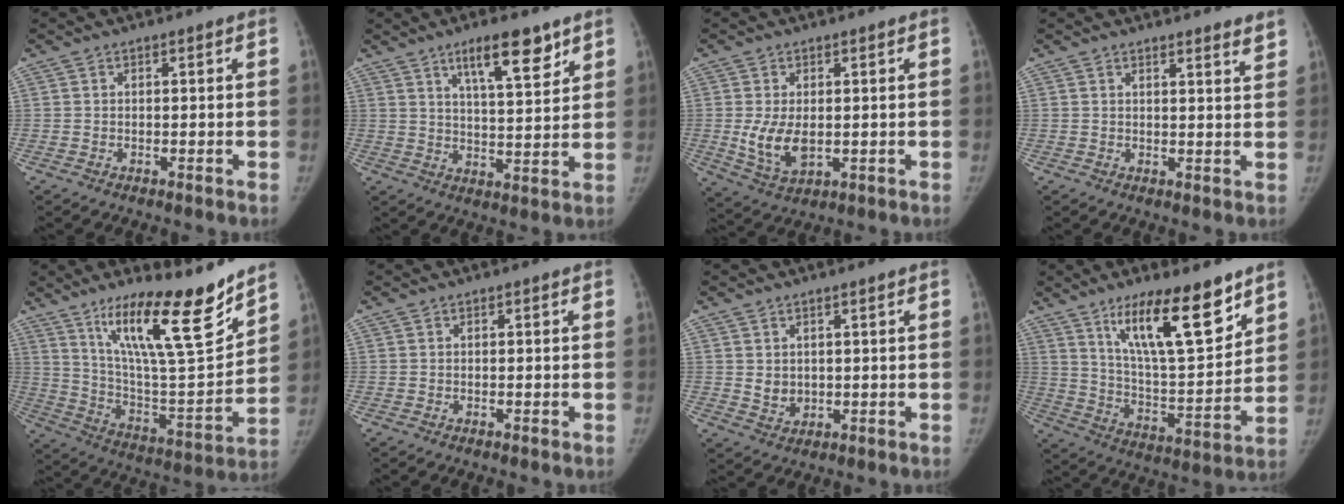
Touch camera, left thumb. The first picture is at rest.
{"total": 10.4, "force": [6.6, 2.8, 7.5], "torque": [-0.103, -0.037, 0.110]}
{"total": 7.3, "force": [-0.1, 4.1, 6.0], "torque": [-0.109, -0.017, 0.010]}
{"total": 3.4, "force": [3.1, 0.3, 1.4], "torque": [-0.015, -0.022, 0.033]}
{"total": 22.3, "force": [15.2, 4.1, 15.8], "torque": [-0.231, -0.088, 0.264]}
{"total": 0.0}
{"total": 3.2, "force": [1.0, 2.4, 1.9], "torque": [-0.022, -0.013, 0.028]}
{"total": 18.5, "force": [11.7, 4.9, 13.5], "torque": [-0.191, -0.071, 0.208]}